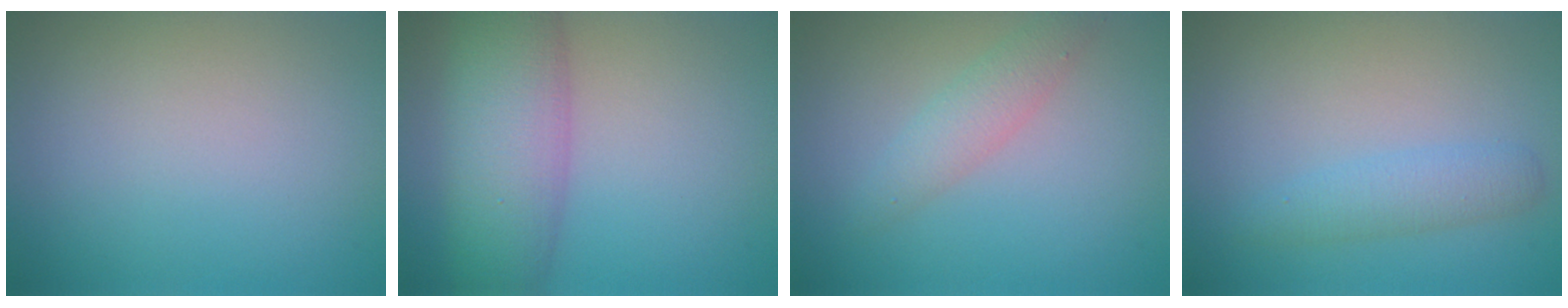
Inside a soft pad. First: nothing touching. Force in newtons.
{"total": 8.0, "press": 8.0, "slide": 0.2}
{"total": 2.3, "press": 2.3, "slide": 0.1}
{"total": 2.4, "press": 2.4, "slide": 0.1}